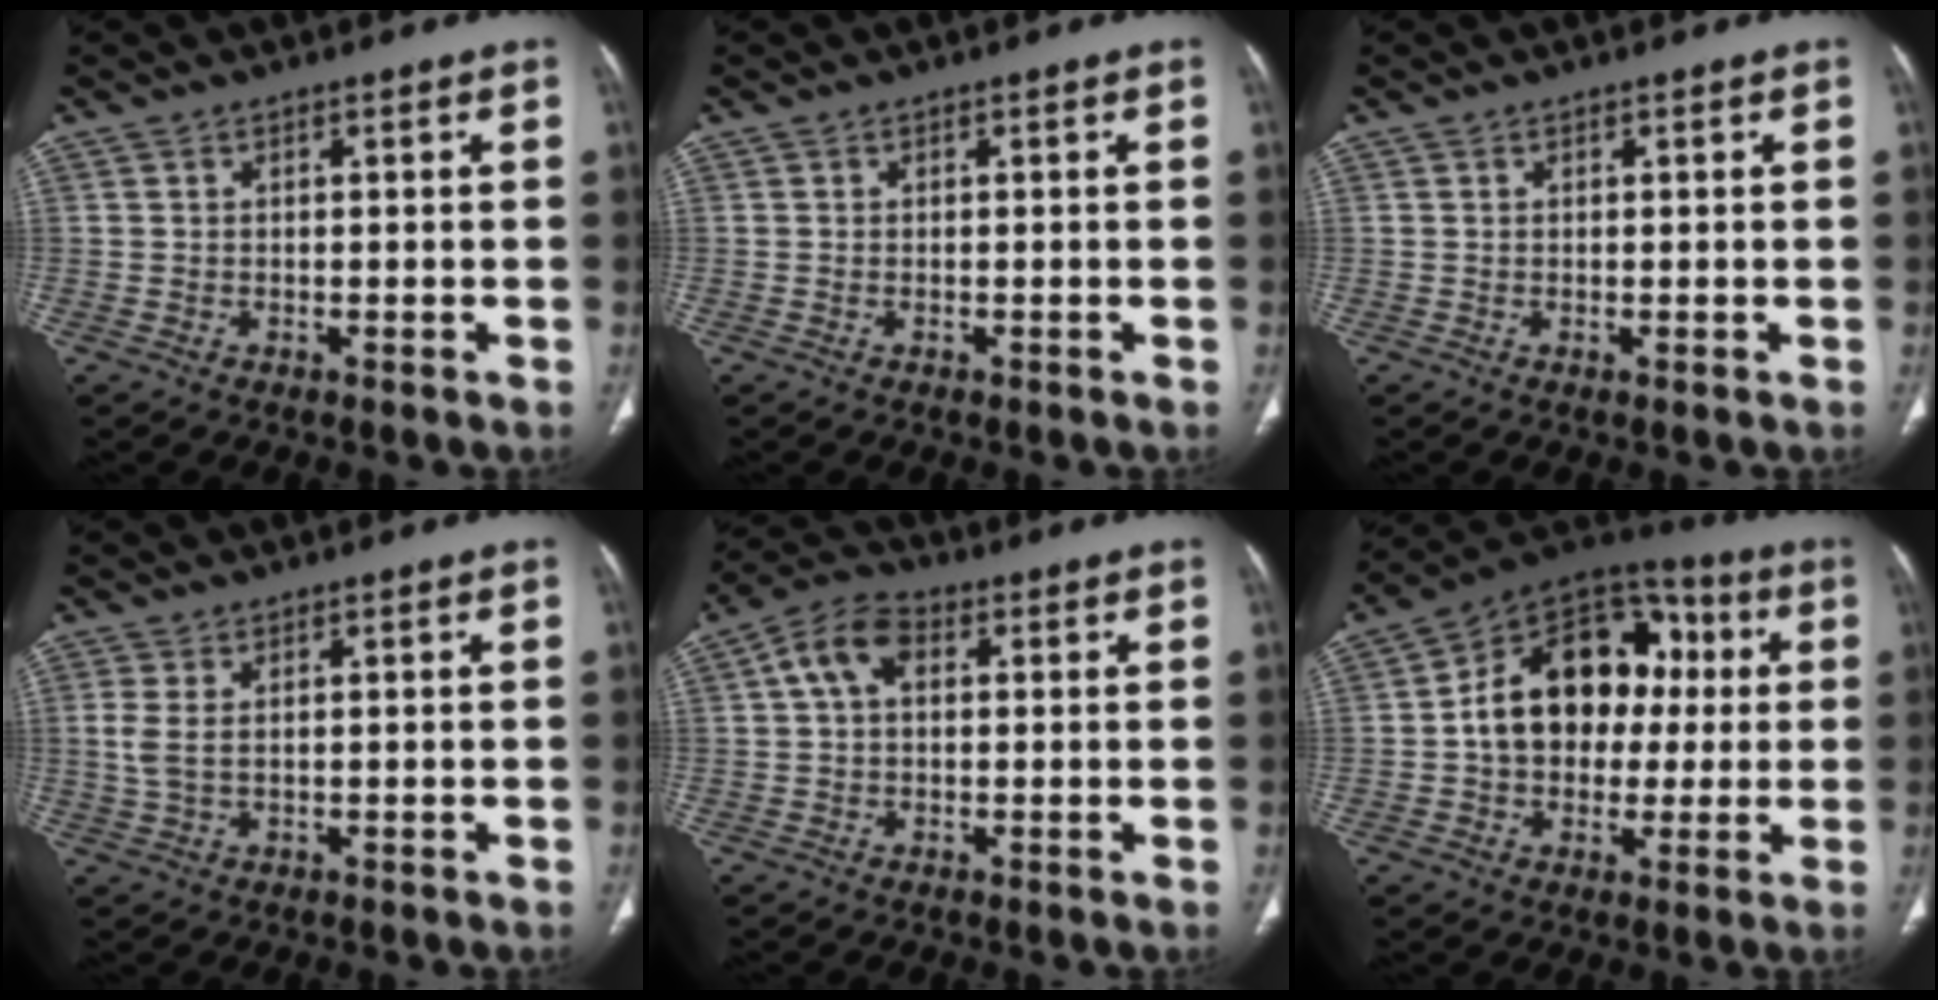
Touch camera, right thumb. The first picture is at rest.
{"total": 0.0}
{"total": 0.0}
{"total": 3.2, "force": [0.5, 1.7, 2.7], "torque": [-0.075, 0.003, 0.017]}
{"total": 6.9, "force": [1.5, 4.5, 5.0], "torque": [-0.090, 0.023, 0.019]}
{"total": 18.8, "force": [1.2, 13.9, 12.6], "torque": [-0.152, 0.036, 0.012]}